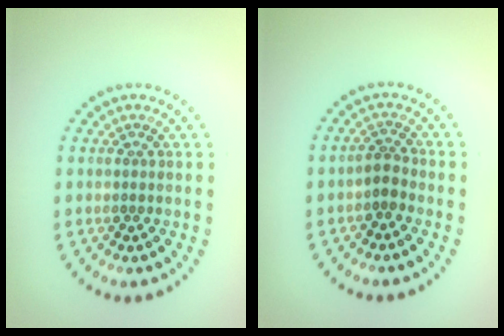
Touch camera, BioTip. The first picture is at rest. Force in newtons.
{"total": 1.6, "press": 1.3, "slide": 0.9}